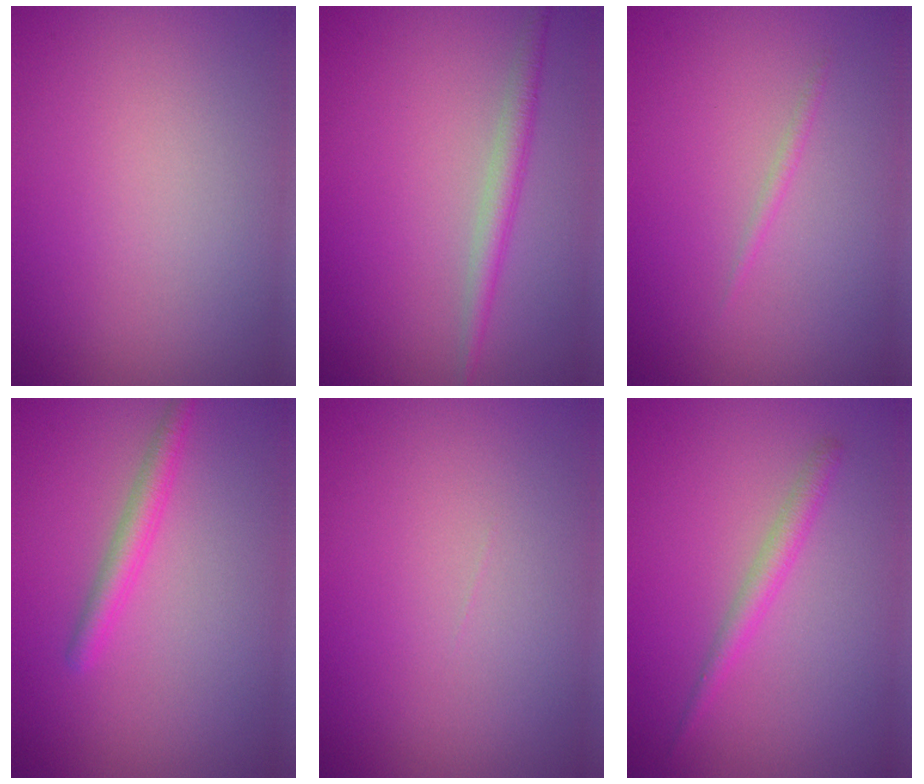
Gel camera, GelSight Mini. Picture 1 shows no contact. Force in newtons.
{"total": 2.2, "press": 2.2, "slide": 0.0}
{"total": 0.6, "press": 0.6, "slide": 0.1}
{"total": 2.2, "press": 2.2, "slide": 0.1}
{"total": 0.0}
{"total": 1.8, "press": 1.8, "slide": 0.1}